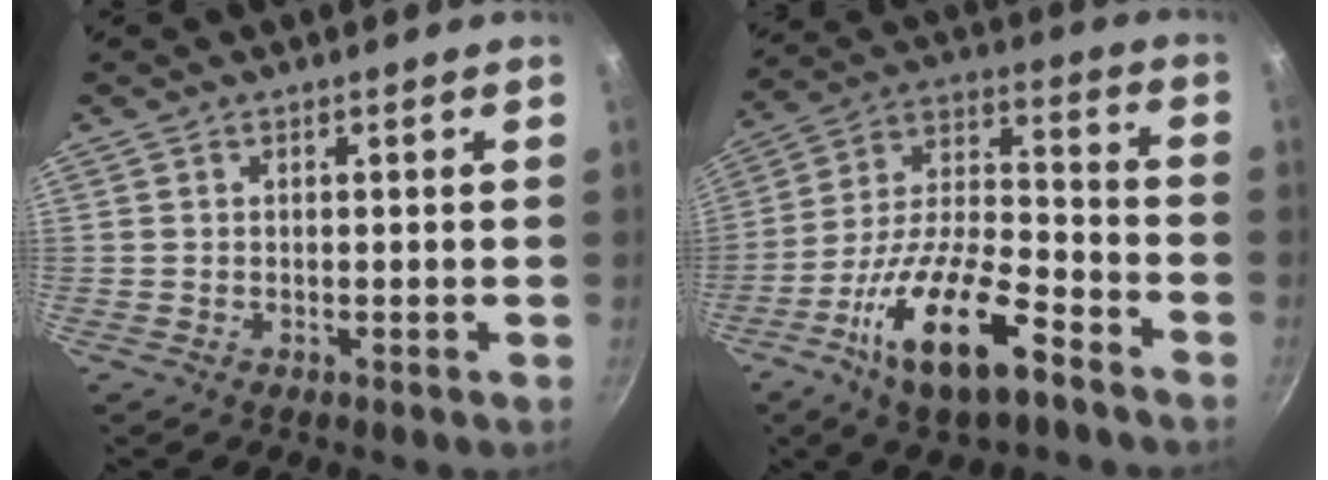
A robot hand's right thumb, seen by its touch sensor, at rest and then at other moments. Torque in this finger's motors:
{"motor_torque": [0.24, 0.45, 1.31, -1.49, 0.45]}